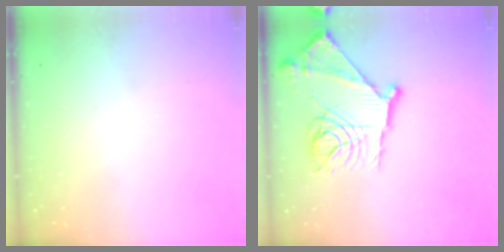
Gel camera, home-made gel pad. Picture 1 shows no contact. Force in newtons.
{"total": 22.2, "press": 22.1, "slide": 2.3}